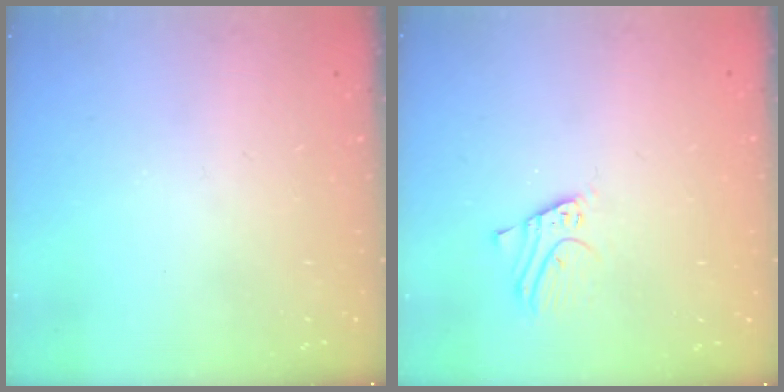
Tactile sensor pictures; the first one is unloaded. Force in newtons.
{"total": 3.7, "press": 3.7, "slide": 0.2}